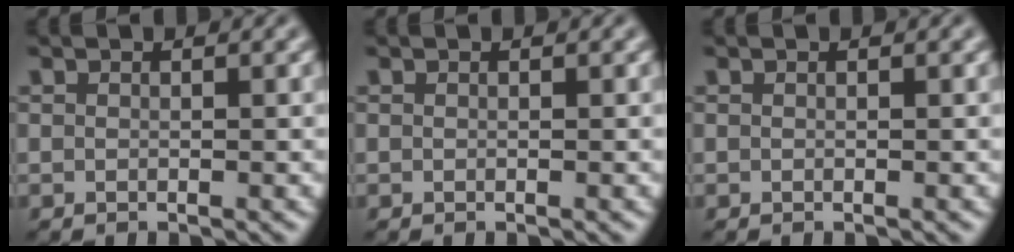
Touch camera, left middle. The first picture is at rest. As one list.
[{"total": 0.0}, {"total": 0.0}]